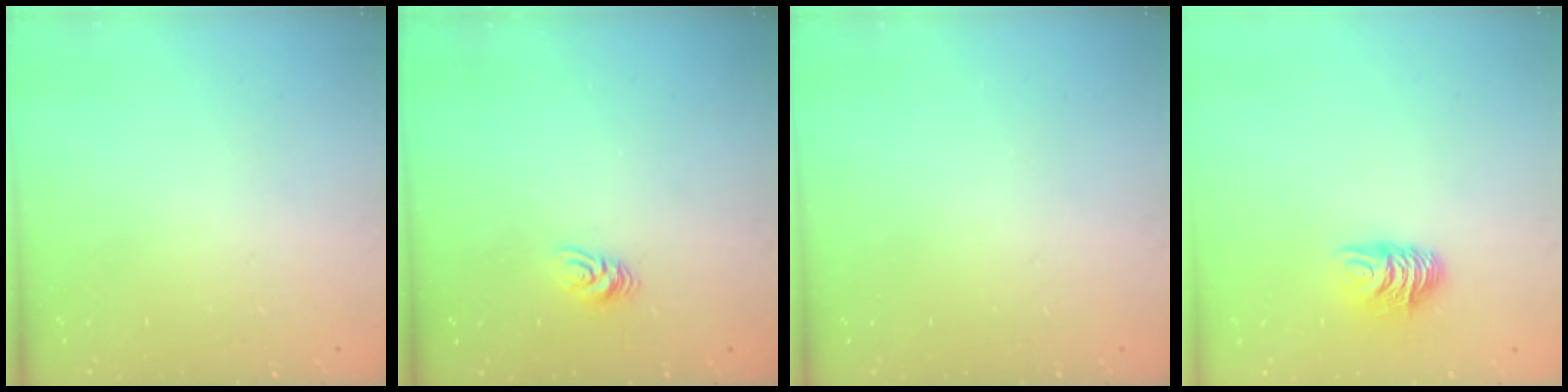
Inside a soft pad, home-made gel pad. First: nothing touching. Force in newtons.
{"total": 5.2, "press": 5.2, "slide": 0.3}
{"total": 0.0}
{"total": 7.1, "press": 7.1, "slide": 0.5}